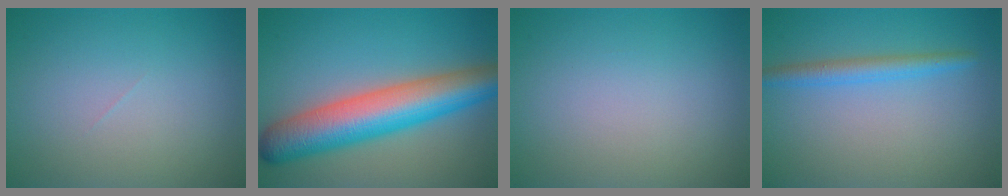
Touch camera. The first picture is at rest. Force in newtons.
{"total": 9.6, "press": 9.6, "slide": 0.3}
{"total": 0.0}
{"total": 2.4, "press": 2.4, "slide": 0.2}